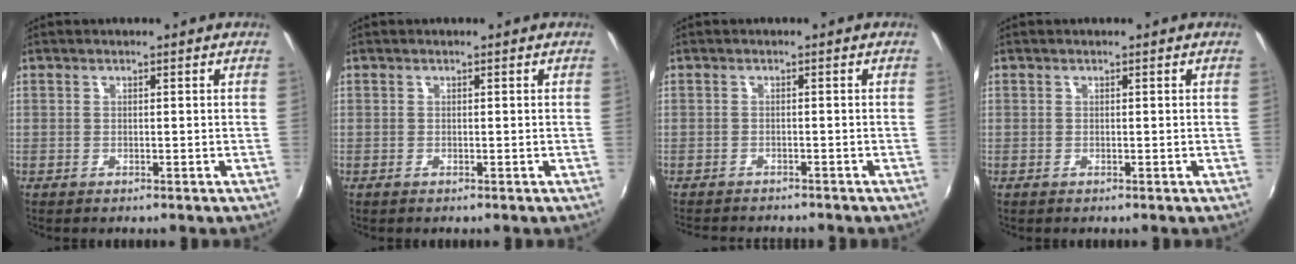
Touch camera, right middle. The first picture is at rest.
{"total": 0.0}
{"total": 5.3, "force": [-5.0, 1.0, 1.6], "torque": [-0.044, -0.018, -0.076]}
{"total": 0.0}